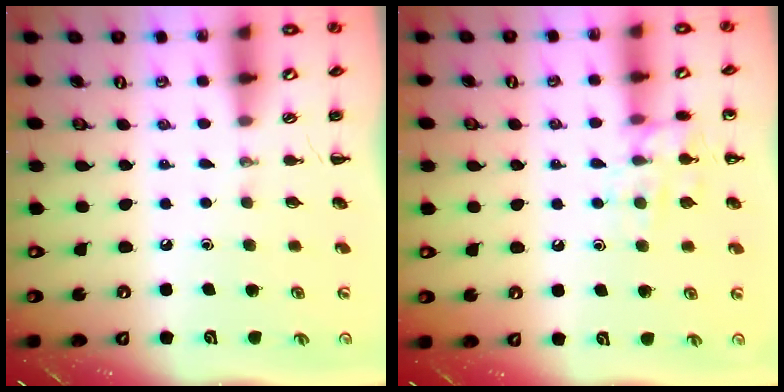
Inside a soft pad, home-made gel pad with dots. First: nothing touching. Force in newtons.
{"total": 11.2, "press": 11.1, "slide": 0.8}